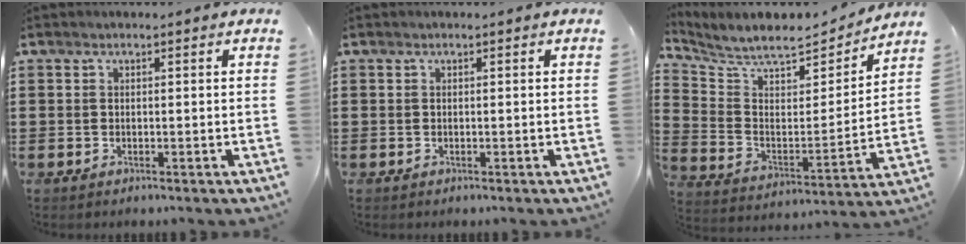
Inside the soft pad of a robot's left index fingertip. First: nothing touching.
{"total": 0.0}
{"total": 7.6, "force": [6.9, 1.7, 2.5], "torque": [-0.085, -0.049, 0.118]}